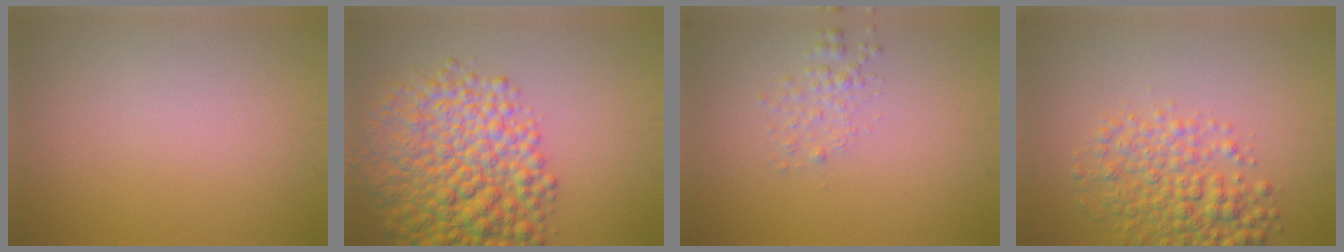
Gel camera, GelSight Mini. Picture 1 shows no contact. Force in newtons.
{"total": 9.7, "press": 9.7, "slide": 0.3}
{"total": 1.4, "press": 1.4, "slide": 0.1}
{"total": 4.7, "press": 4.7, "slide": 0.1}